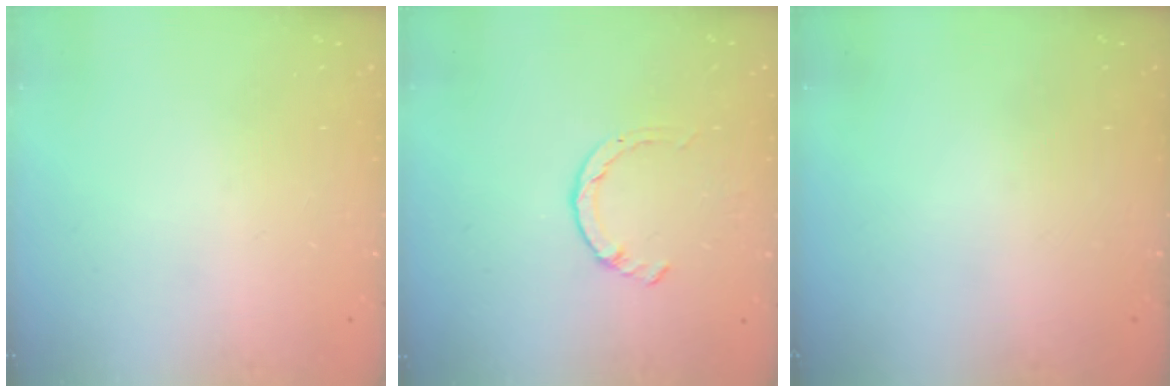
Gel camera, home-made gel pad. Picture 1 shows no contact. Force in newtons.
{"total": 1.4, "press": 1.4, "slide": 0.3}
{"total": 0.0}